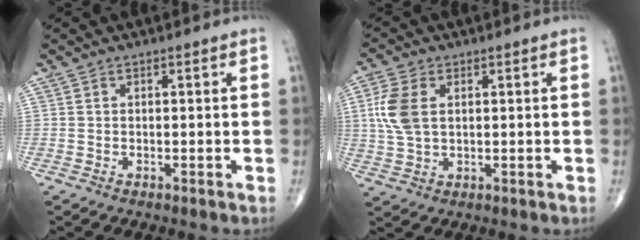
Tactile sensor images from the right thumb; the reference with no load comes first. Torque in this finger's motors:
{"motor_torque": [0.78, 1.24, 0.64, 0.02, 0.08]}